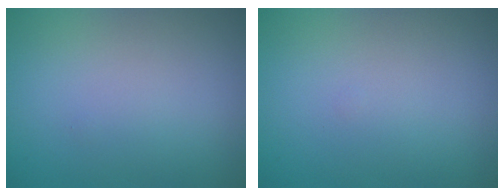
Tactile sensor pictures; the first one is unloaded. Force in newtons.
{"total": 0.0}